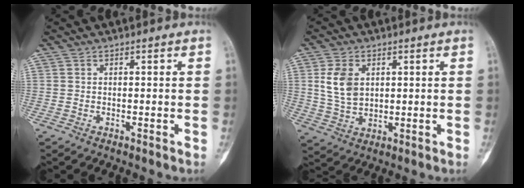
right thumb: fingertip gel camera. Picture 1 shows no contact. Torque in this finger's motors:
{"motor_torque": [0.00, 0.29, 0.58, 0.06, 0.04]}